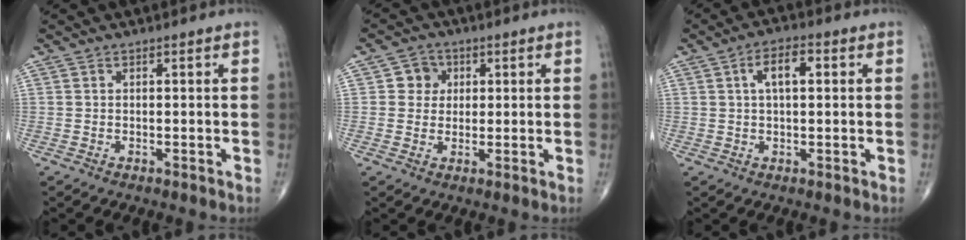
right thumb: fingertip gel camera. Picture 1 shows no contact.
{"total": 4.2, "force": [1.0, 4.0, 1.1], "torque": [0.012, 0.004, 0.007]}
{"total": 5.6, "force": [1.3, 2.5, 4.8], "torque": [-0.082, 0.010, 0.020]}